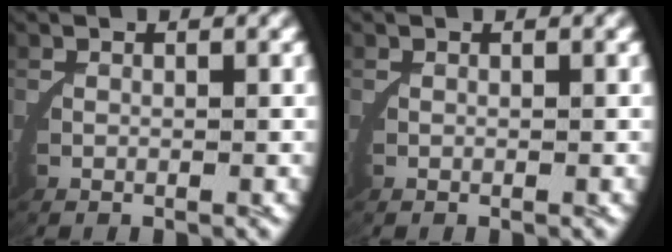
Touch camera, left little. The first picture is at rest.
{"total": 0.0}